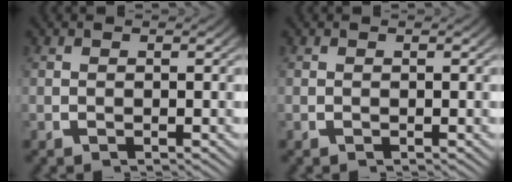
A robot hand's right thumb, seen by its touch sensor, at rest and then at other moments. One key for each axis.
{"total": 0.0}